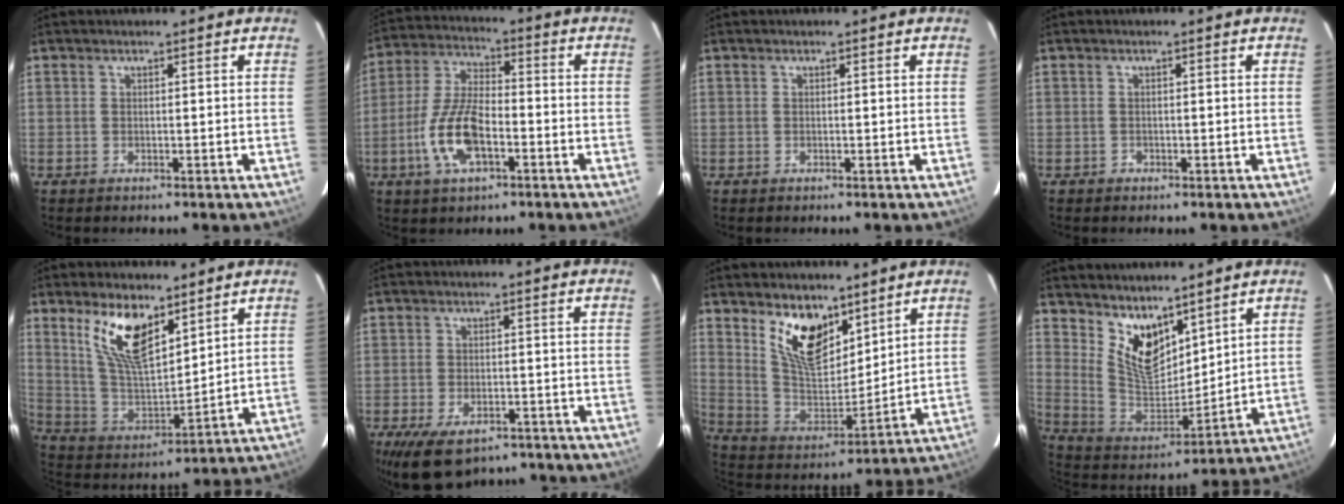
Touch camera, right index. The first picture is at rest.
{"total": 12.4, "force": [-4.5, 5.3, 10.3], "torque": [-0.223, 0.002, -0.086]}
{"total": 0.0}
{"total": 1.0, "force": [-0.5, 0.8, -0.1], "torque": [0.005, 0.001, -0.006]}
{"total": 13.6, "force": [8.1, 5.4, 9.5], "torque": [-0.185, 0.000, 0.170]}
{"total": 11.1, "force": [-7.6, 5.6, 5.8], "torque": [-0.125, -0.020, -0.116]}
{"total": 13.5, "force": [8.6, 6.6, 8.1], "torque": [-0.152, -0.012, 0.171]}
{"total": 11.8, "force": [8.1, 5.8, 6.3], "torque": [-0.119, -0.012, 0.168]}